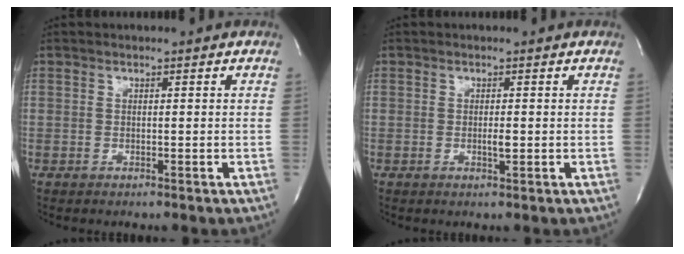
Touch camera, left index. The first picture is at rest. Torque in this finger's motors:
{"motor_torque": [0.29, -0.12, 0.01, 0.00]}